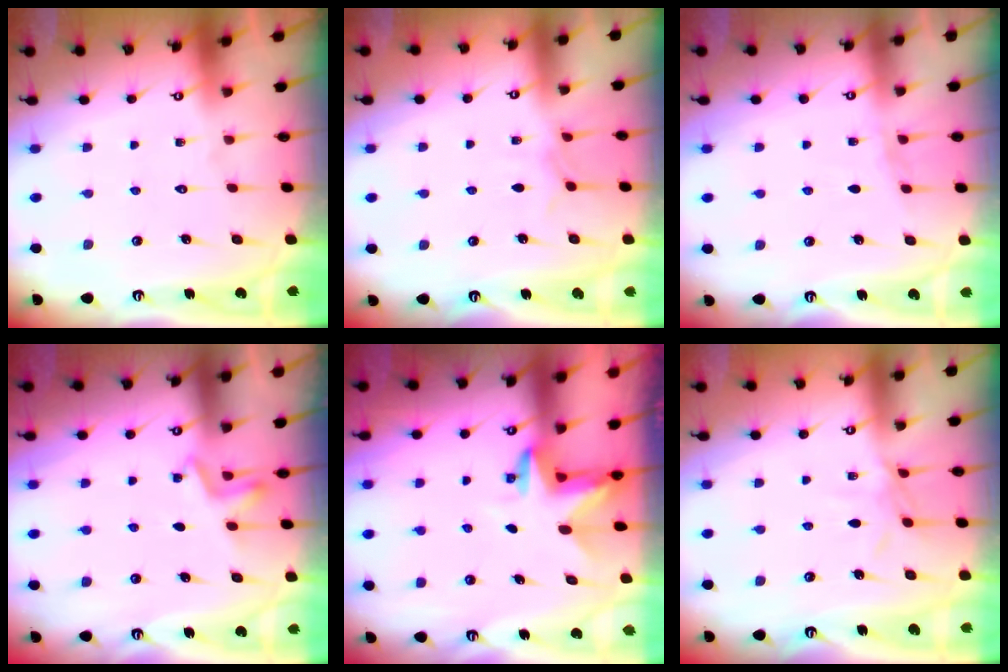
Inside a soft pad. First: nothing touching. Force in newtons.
{"total": 3.8, "press": 3.7, "slide": 0.6}
{"total": 2.9, "press": 2.8, "slide": 0.7}
{"total": 2.8, "press": 2.4, "slide": 1.4}
{"total": 3.6, "press": 3.6, "slide": 0.2}
{"total": 5.5, "press": 5.5, "slide": 0.3}